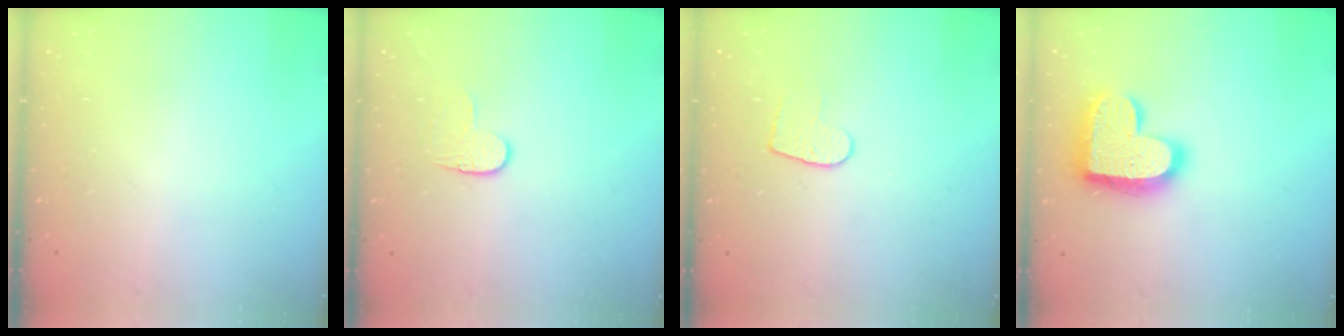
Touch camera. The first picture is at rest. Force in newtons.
{"total": 6.8, "press": 6.8, "slide": 0.6}
{"total": 6.7, "press": 6.7, "slide": 0.4}
{"total": 18.7, "press": 18.7, "slide": 1.2}